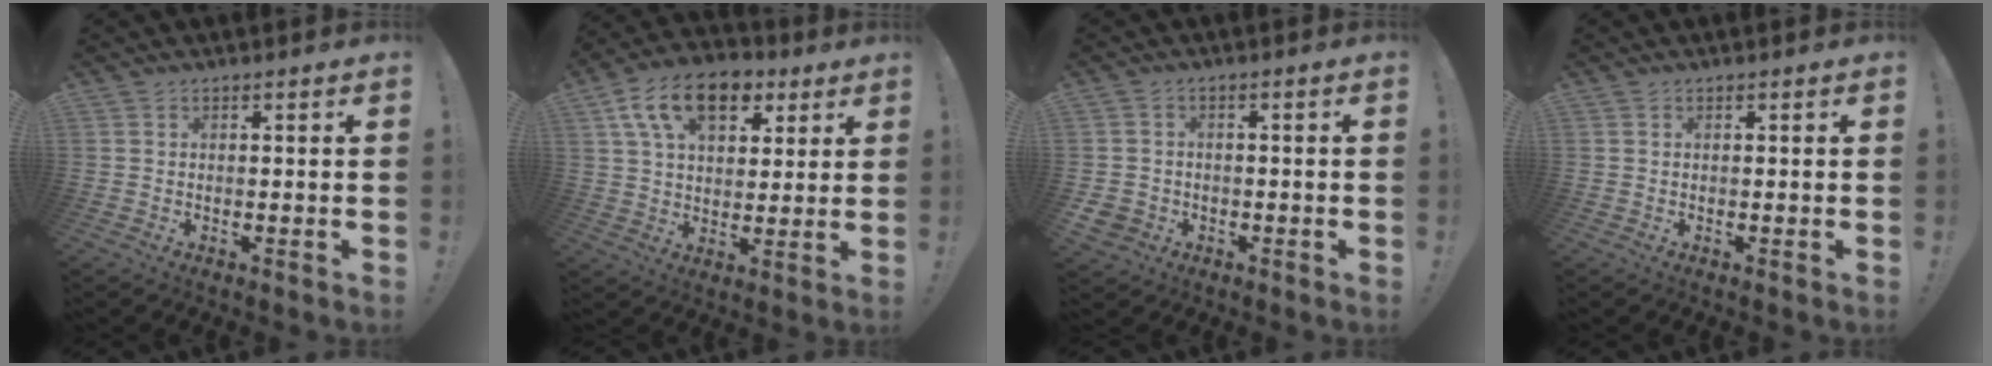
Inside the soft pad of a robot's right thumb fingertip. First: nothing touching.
{"total": 16.3, "force": [7.7, 9.9, 10.4], "torque": [-0.172, -0.021, 0.142]}
{"total": 3.5, "force": [-1.2, 3.1, 1.2], "torque": [-0.026, -0.002, -0.024]}
{"total": 0.0}